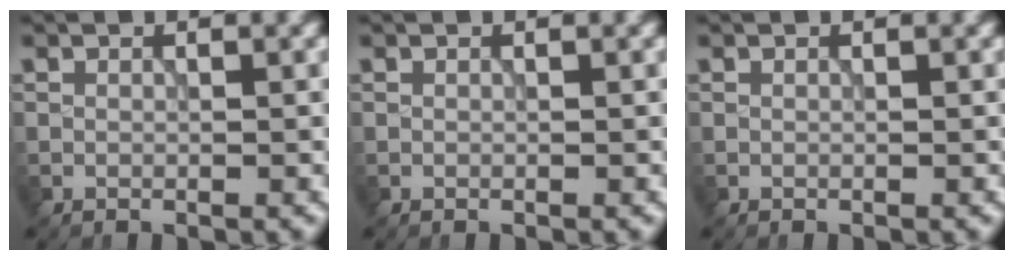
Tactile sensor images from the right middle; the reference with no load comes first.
{"total": 0.0}
{"total": 0.0}